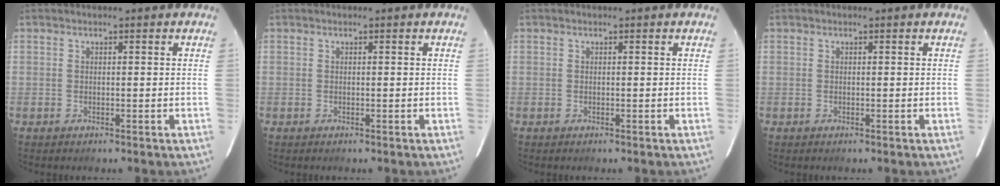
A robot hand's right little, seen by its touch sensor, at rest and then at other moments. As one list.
[{"total": 0.0}, {"total": 0.0}, {"total": 0.0}]